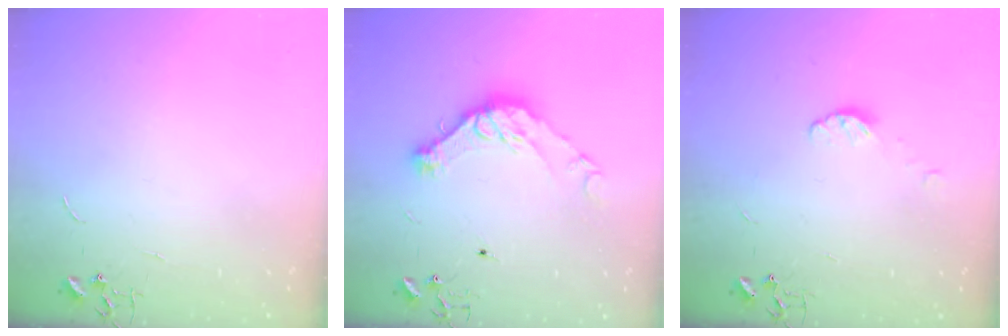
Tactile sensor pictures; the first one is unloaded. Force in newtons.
{"total": 12.5, "press": 12.5, "slide": 0.4}
{"total": 3.5, "press": 3.4, "slide": 0.5}